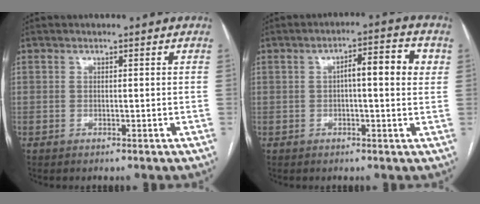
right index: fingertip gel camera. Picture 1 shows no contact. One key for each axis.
{"total": 6.9, "fx": 1.1, "fy": 1.4, "fz": 6.7, "tx": -0.095, "ty": 0.022, "tz": 0.012}